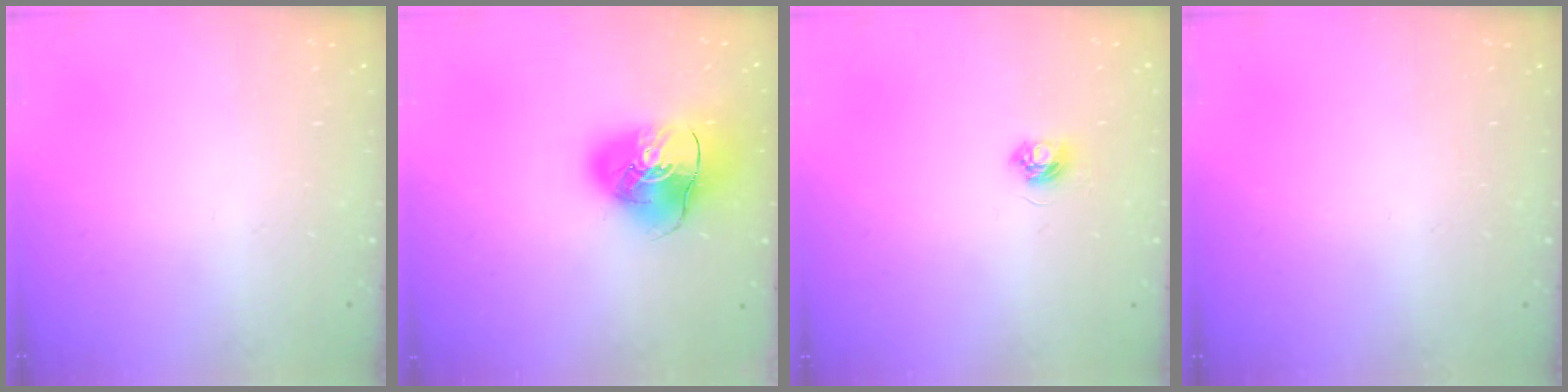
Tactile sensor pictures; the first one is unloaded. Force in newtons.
{"total": 11.7, "press": 11.5, "slide": 1.8}
{"total": 3.6, "press": 3.6, "slide": 0.5}
{"total": 0.0}